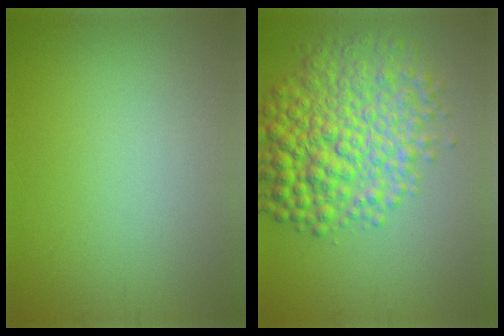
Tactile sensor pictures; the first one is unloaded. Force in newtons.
{"total": 8.5, "press": 8.5, "slide": 0.1}